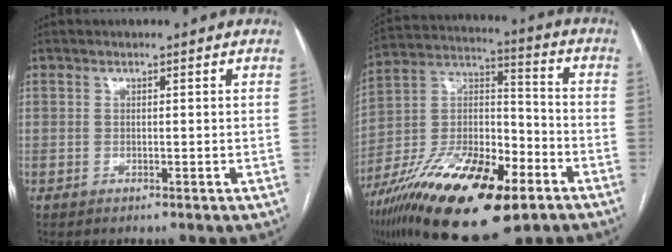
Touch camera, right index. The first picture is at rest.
{"total": 25.2, "force": [-15.0, 8.1, 18.5], "torque": [-0.341, -0.007, -0.255]}